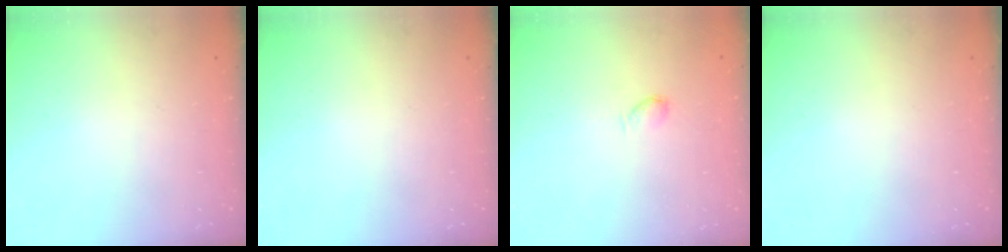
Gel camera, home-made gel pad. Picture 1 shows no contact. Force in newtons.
{"total": 0.0}
{"total": 2.8, "press": 2.7, "slide": 0.4}
{"total": 0.0}